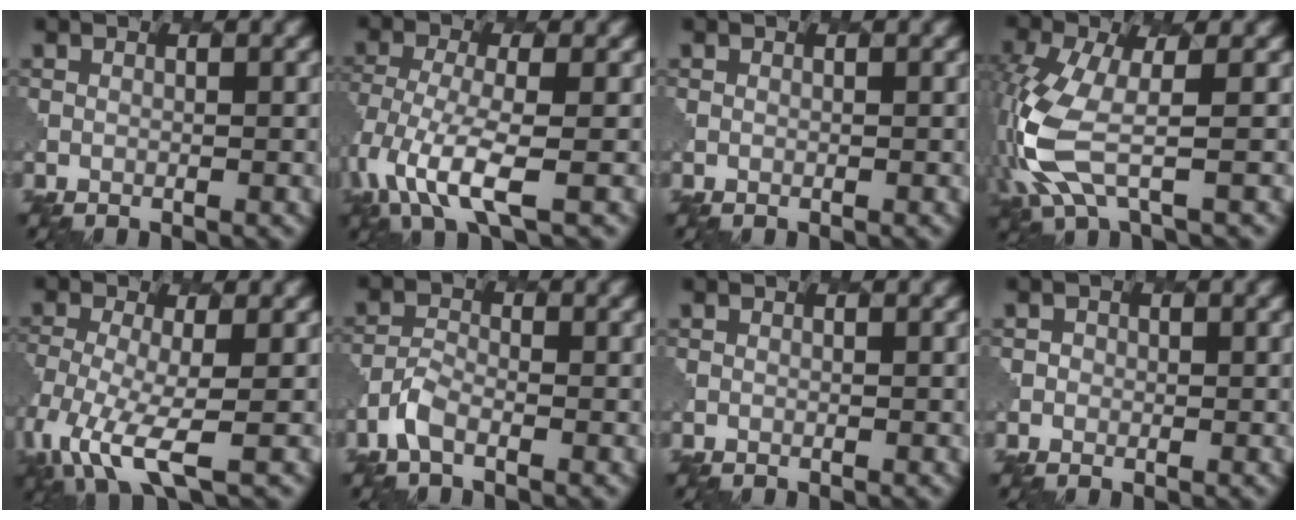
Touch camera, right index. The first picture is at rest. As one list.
[{"total": 6.2, "force": [-3.0, 2.0, 5.0], "torque": [-0.116, -0.017, -0.061]}, {"total": 0.0}, {"total": 6.6, "force": [-1.7, 2.6, 5.9], "torque": [-0.175, -0.014, -0.036]}, {"total": 6.6, "force": [-2.8, 2.5, 5.4], "torque": [-0.131, -0.020, -0.055]}, {"total": 2.2, "force": [-1.6, 1.0, 1.1], "torque": [-0.033, 0.000, -0.036]}, {"total": 0.0}, {"total": 1.0, "force": [-0.2, 1.0, -0.1], "torque": [0.010, 0.000, -0.001]}]